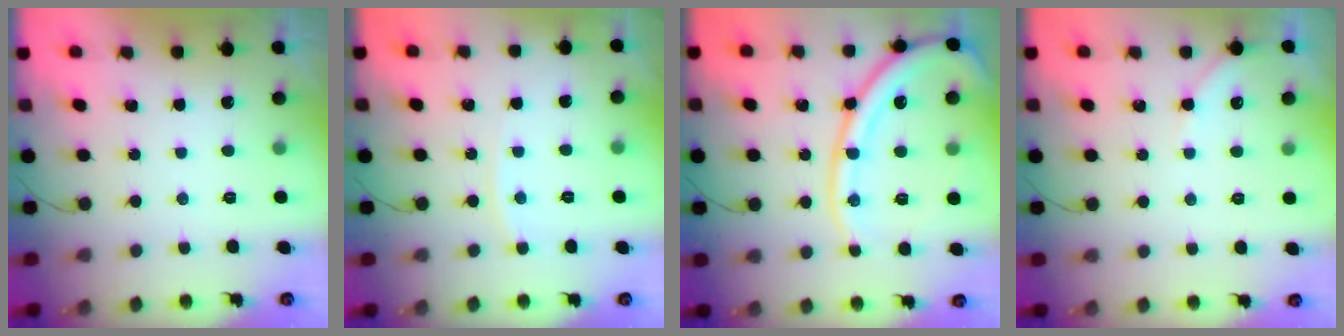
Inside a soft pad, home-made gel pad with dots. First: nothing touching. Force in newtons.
{"total": 3.9, "press": 3.9, "slide": 0.5}
{"total": 17.2, "press": 17.0, "slide": 2.4}
{"total": 3.3, "press": 3.3, "slide": 0.4}